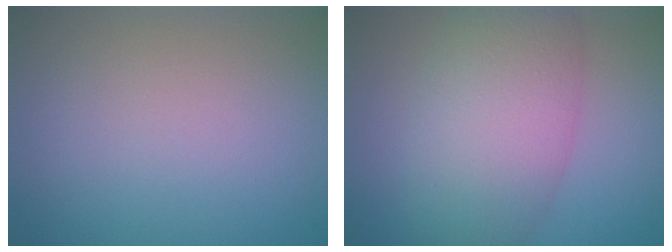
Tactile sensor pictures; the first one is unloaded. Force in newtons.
{"total": 7.7, "press": 7.7, "slide": 0.2}